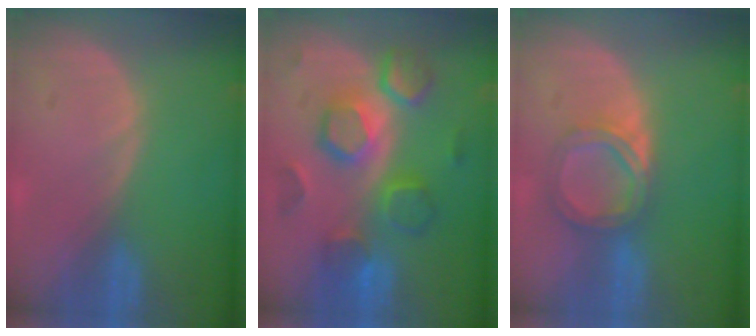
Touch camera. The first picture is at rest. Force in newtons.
{"total": 9.5, "press": 9.5, "slide": 0.4}
{"total": 5.6, "press": 5.3, "slide": 1.9}